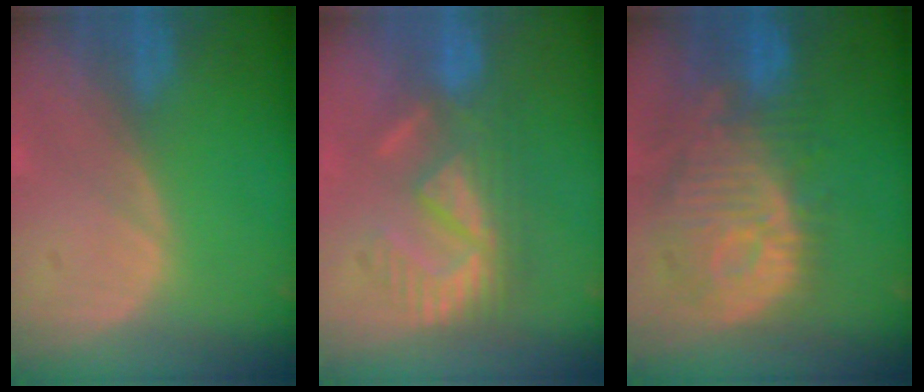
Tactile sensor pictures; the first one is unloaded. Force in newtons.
{"total": 8.8, "press": 7.9, "slide": 3.9}
{"total": 12.5, "press": 11.2, "slide": 5.6}